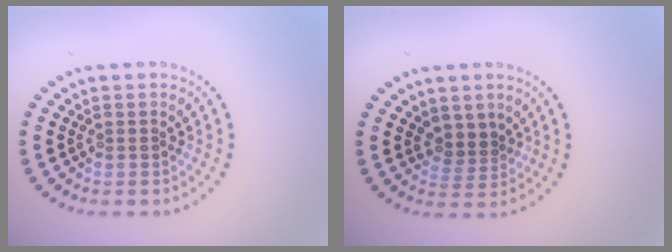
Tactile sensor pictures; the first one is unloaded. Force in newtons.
{"total": 1.8, "press": 1.3, "slide": 1.2}